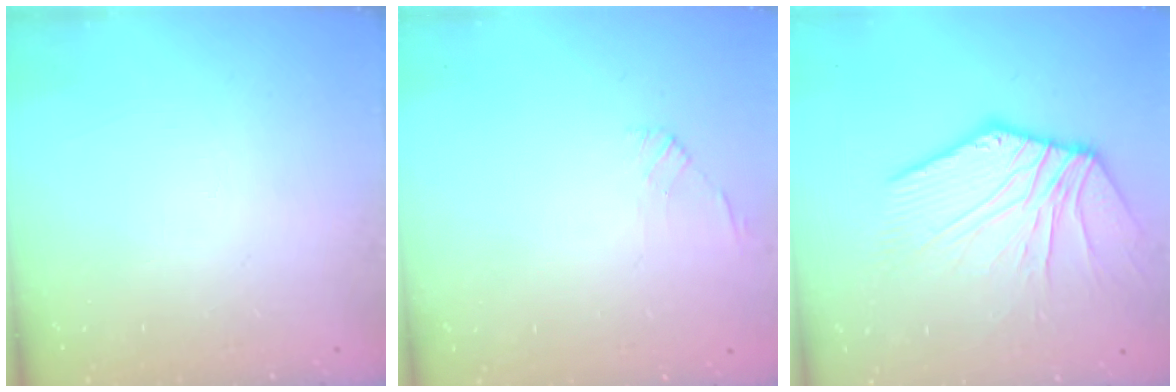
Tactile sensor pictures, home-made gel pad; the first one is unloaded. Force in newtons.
{"total": 1.4, "press": 1.3, "slide": 0.4}
{"total": 7.5, "press": 7.4, "slide": 1.4}